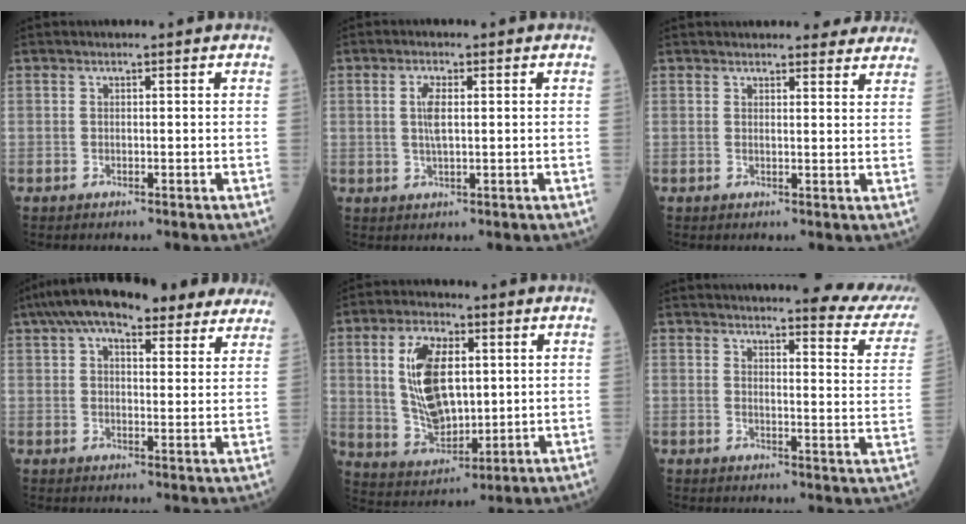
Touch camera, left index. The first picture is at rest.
{"total": 3.3, "force": [0.6, 0.8, 3.1], "torque": [-0.067, 0.004, 0.016]}
{"total": 10.2, "force": [9.6, 2.4, 2.4], "torque": [-0.004, 0.007, 0.098]}
{"total": 19.4, "force": [15.0, 6.5, 10.4], "torque": [-0.162, 0.061, 0.201]}
{"total": 12.2, "force": [2.4, 6.2, 10.2], "torque": [-0.212, 0.011, 0.056]}
{"total": 15.3, "force": [14.3, 1.2, 5.1], "torque": [-0.047, -0.065, 0.145]}